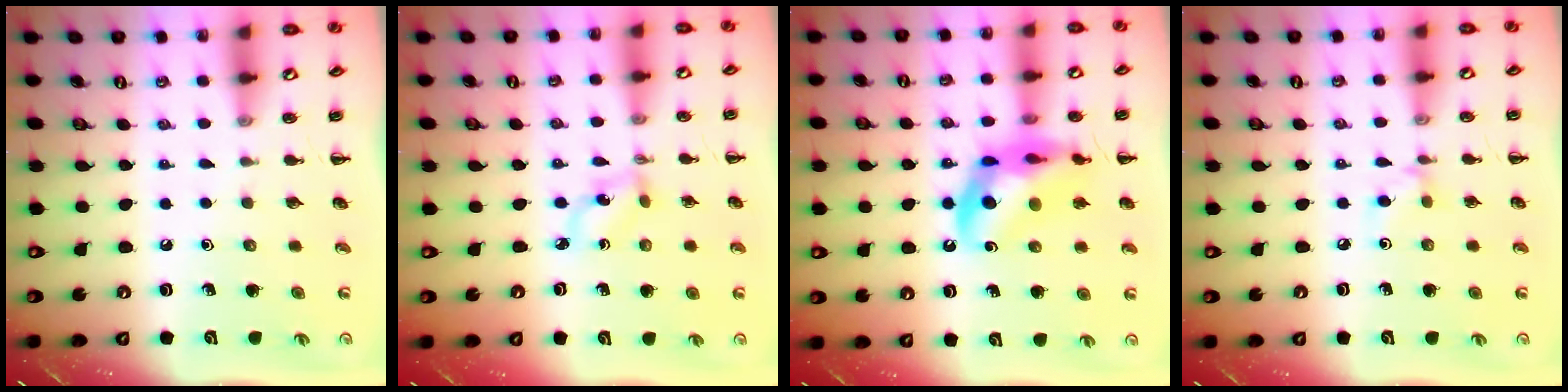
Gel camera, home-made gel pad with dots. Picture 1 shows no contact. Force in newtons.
{"total": 2.0, "press": 2.0, "slide": 0.5}
{"total": 15.6, "press": 15.3, "slide": 3.0}
{"total": 4.6, "press": 4.4, "slide": 1.6}